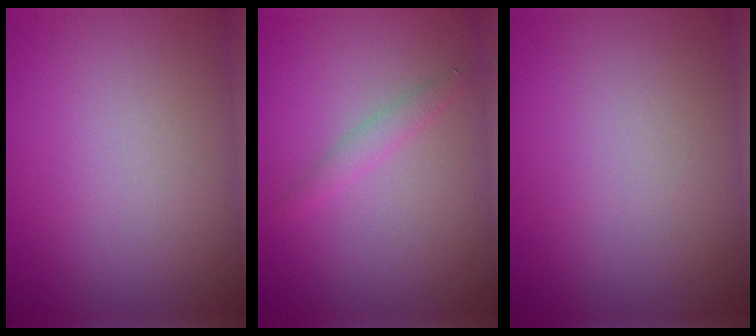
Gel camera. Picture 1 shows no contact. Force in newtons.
{"total": 1.2, "press": 1.2, "slide": 0.1}
{"total": 0.0}